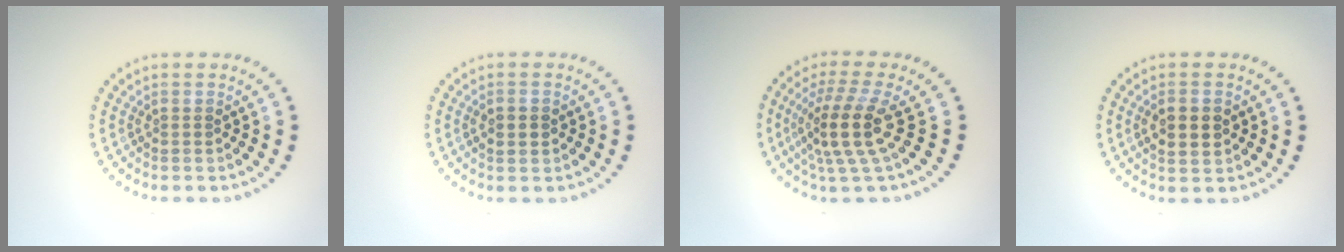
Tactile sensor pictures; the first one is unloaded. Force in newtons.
{"total": 2.1, "press": 2.1, "slide": 0.2}
{"total": 4.5, "press": 3.4, "slide": 3.0}
{"total": 2.7, "press": 2.7, "slide": 0.2}